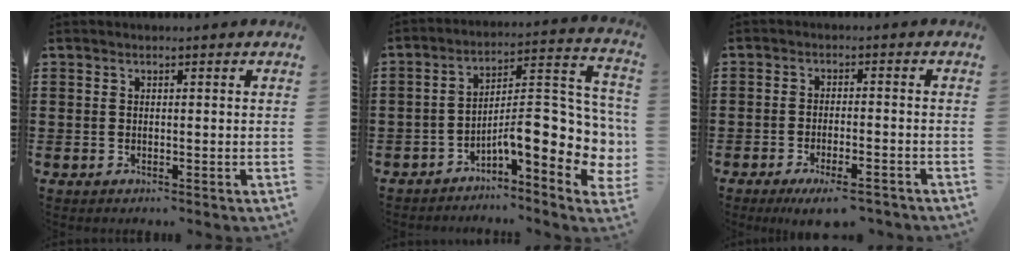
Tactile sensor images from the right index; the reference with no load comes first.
{"total": 11.5, "force": [-3.3, 3.3, 10.5], "torque": [-0.152, -0.033, -0.067]}
{"total": 4.5, "force": [-3.6, 0.6, 2.5], "torque": [-0.046, -0.007, -0.066]}